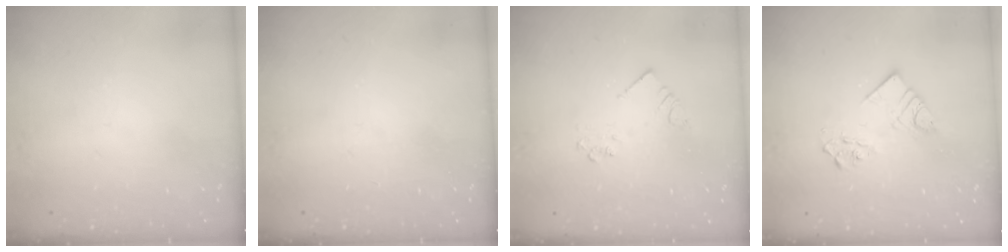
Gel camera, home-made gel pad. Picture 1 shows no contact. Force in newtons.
{"total": 0.0}
{"total": 2.5, "press": 2.5, "slide": 0.2}
{"total": 7.1, "press": 7.1, "slide": 0.2}